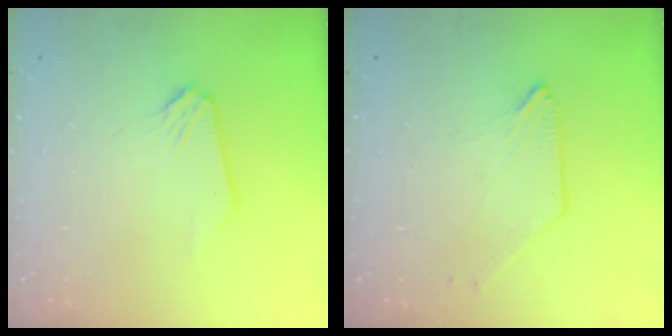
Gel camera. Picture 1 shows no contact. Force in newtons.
{"total": 1.7, "press": 1.6, "slide": 0.3}